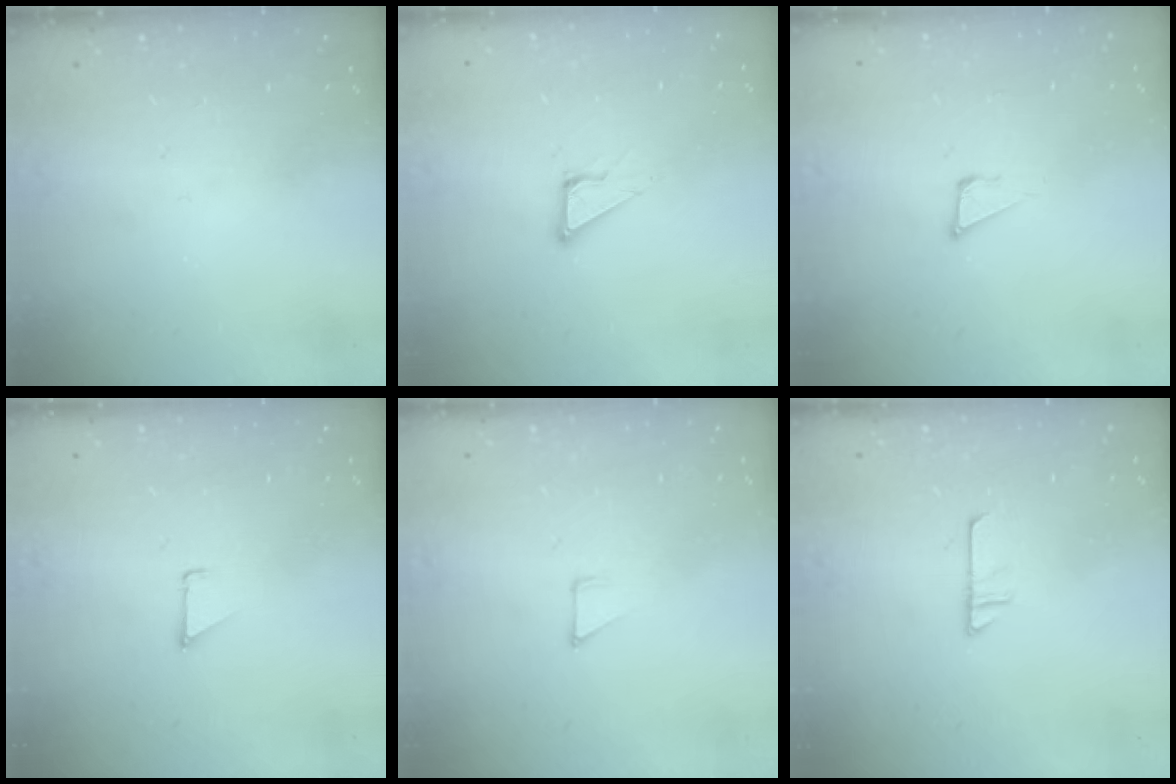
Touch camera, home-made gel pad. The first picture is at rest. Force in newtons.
{"total": 5.0, "press": 5.0, "slide": 0.1}
{"total": 3.1, "press": 3.0, "slide": 0.9}
{"total": 0.9, "press": 0.8, "slide": 0.1}
{"total": 2.8, "press": 2.8, "slide": 0.2}
{"total": 6.4, "press": 6.4, "slide": 0.3}